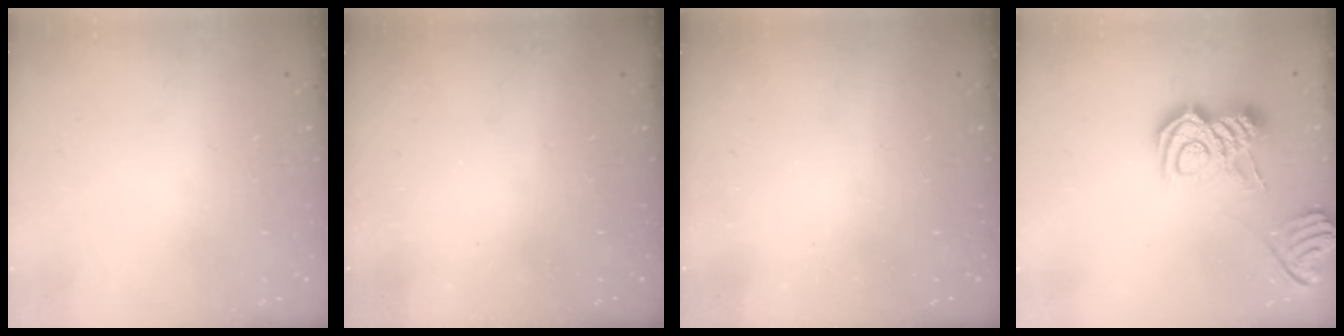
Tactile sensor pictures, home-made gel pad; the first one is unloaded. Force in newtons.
{"total": 2.3, "press": 2.2, "slide": 0.8}
{"total": 2.3, "press": 2.1, "slide": 0.8}
{"total": 11.4, "press": 11.4, "slide": 0.6}